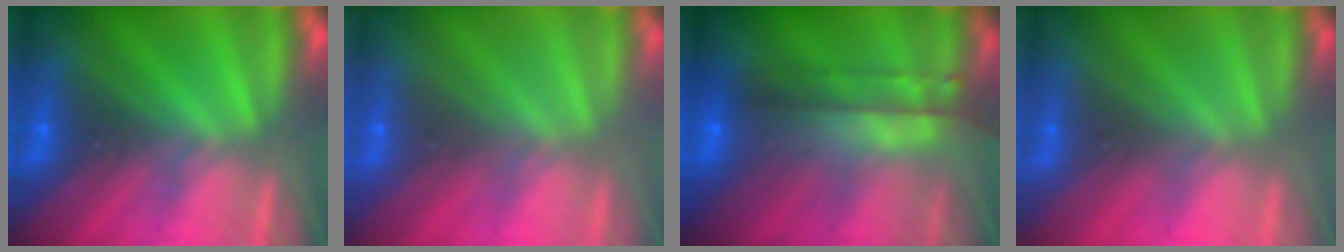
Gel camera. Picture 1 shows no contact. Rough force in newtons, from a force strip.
{"total": 3.3}
{"total": 7.6}
{"total": 2.9}